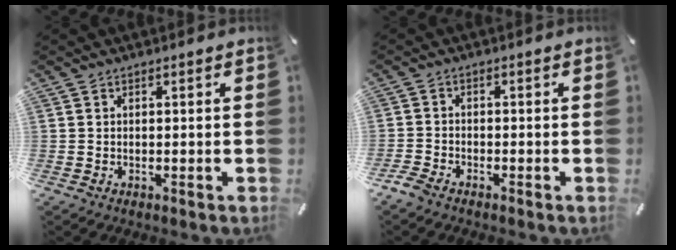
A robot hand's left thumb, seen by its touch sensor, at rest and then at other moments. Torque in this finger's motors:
{"motor_torque": [-0.24, -0.26, -0.14, 0.22, -0.06]}